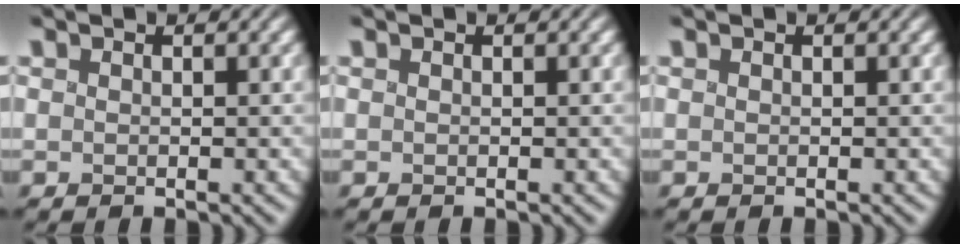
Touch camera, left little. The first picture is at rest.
{"total": 0.0}
{"total": 0.0}